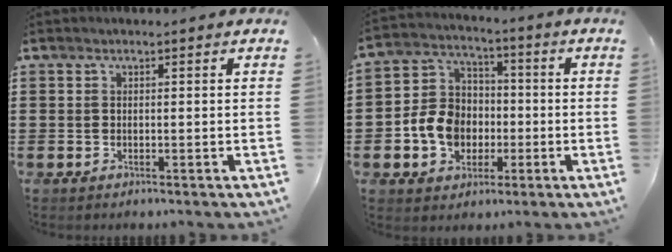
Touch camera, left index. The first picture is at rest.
{"total": 8.7, "force": [-2.1, 7.4, 4.0], "torque": [-0.114, 0.021, -0.040]}